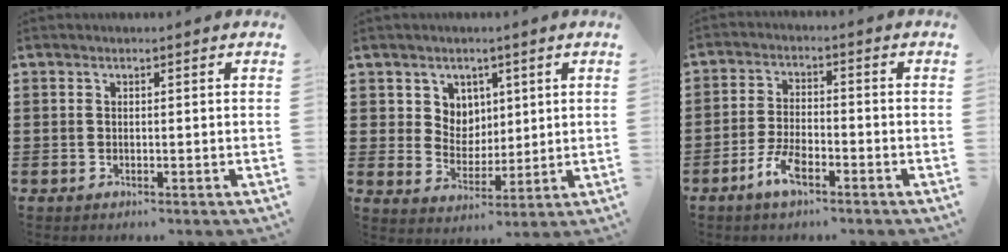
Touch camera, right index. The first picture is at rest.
{"total": 5.2, "force": [2.8, 4.4, 0.0], "torque": [-0.028, 0.005, 0.053]}
{"total": 5.2, "force": [-3.2, 1.9, 3.7], "torque": [-0.087, 0.004, -0.066]}